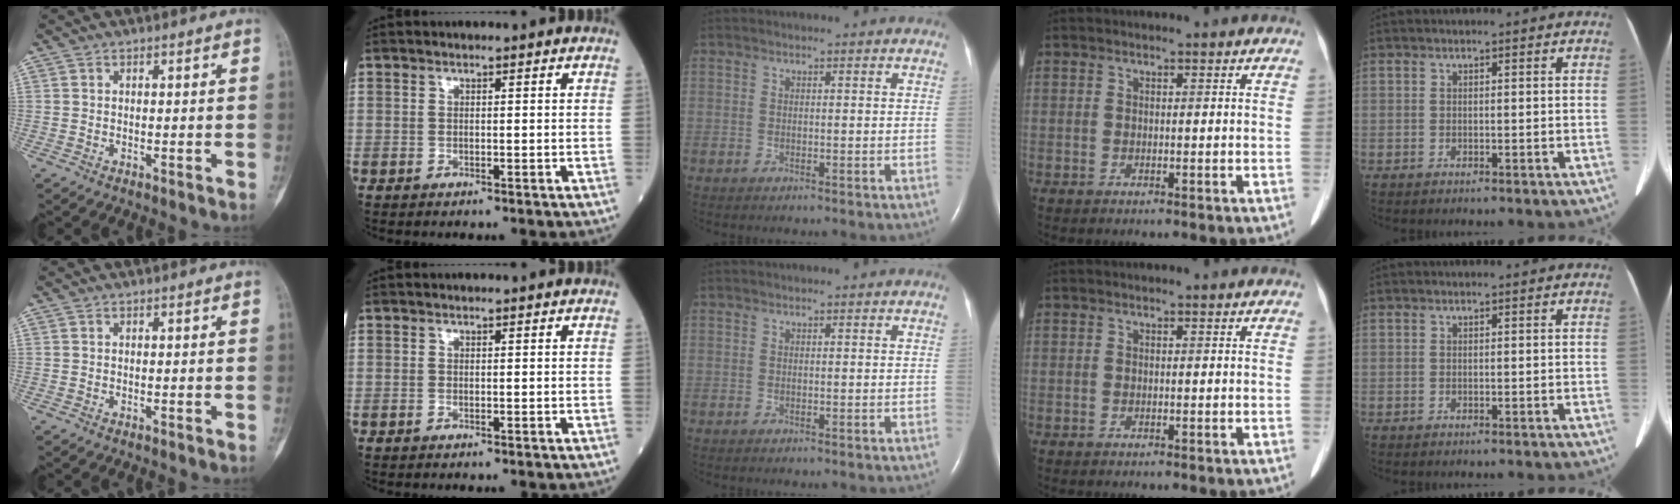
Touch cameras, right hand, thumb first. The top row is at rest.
{}